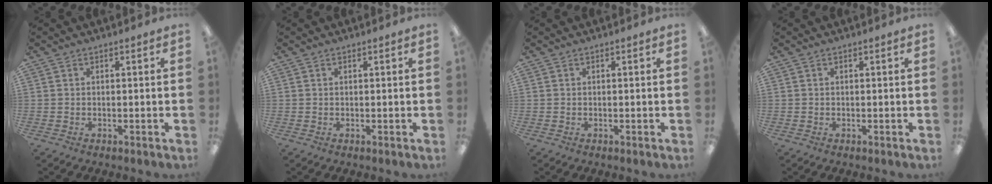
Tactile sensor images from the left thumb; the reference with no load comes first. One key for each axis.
{"total": 0.0}
{"total": 0.0}
{"total": 0.0}